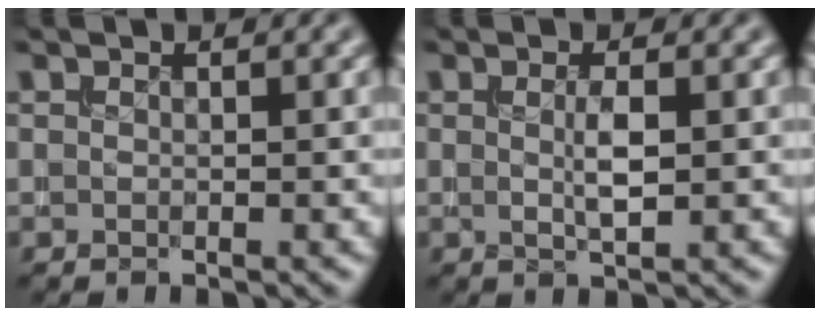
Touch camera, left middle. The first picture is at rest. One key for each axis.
{"total": 1.8, "fx": 0.0, "fy": 0.2, "fz": 1.8, "tx": -0.036, "ty": 0.002, "tz": 0.002}